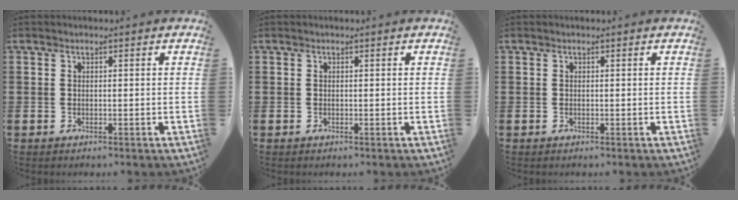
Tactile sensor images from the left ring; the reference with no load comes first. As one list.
[{"total": 0.0}, {"total": 0.0}]